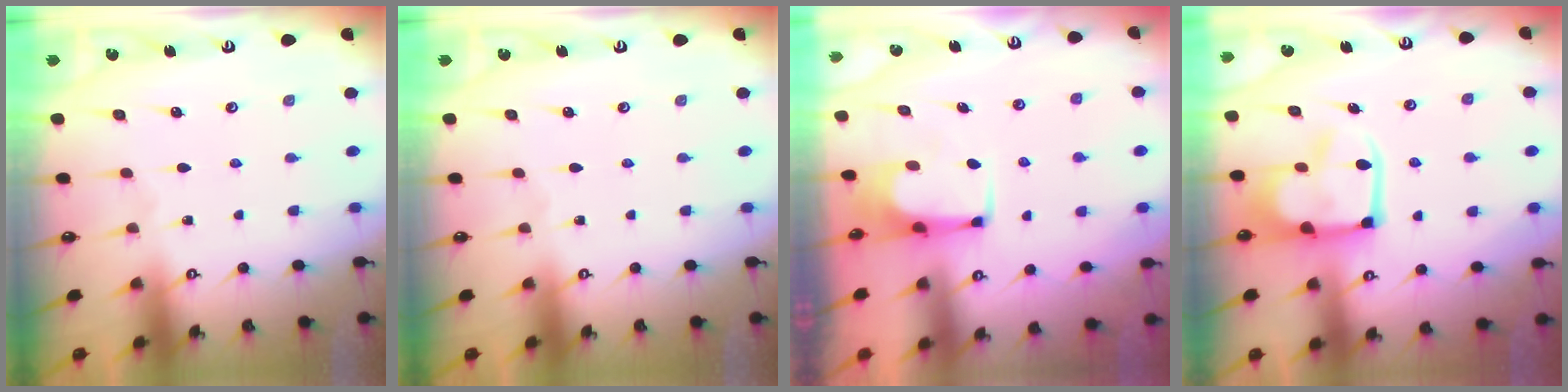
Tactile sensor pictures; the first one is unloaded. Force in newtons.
{"total": 0.0}
{"total": 1.6, "press": 1.5, "slide": 0.3}
{"total": 15.2, "press": 15.1, "slide": 1.4}